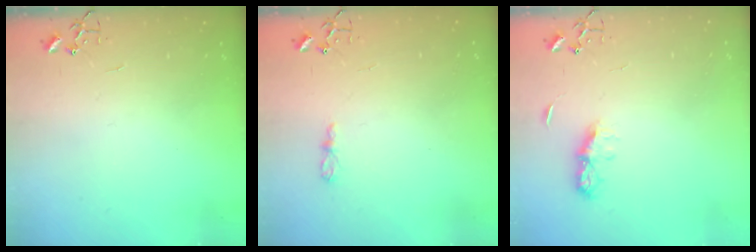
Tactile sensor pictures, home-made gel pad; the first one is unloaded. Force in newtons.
{"total": 4.5, "press": 4.5, "slide": 0.5}
{"total": 6.4, "press": 6.3, "slide": 0.7}